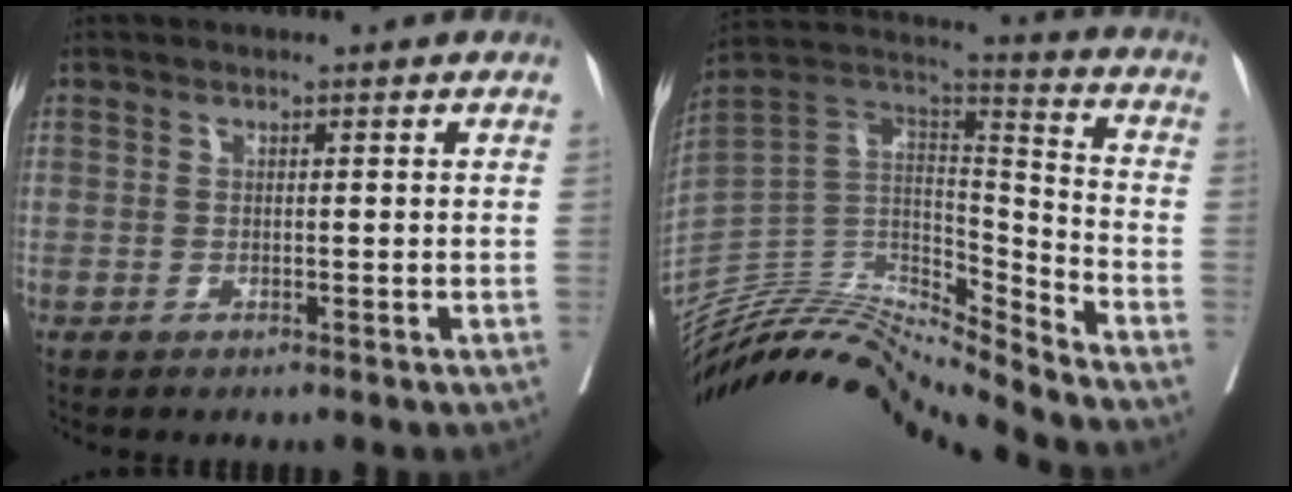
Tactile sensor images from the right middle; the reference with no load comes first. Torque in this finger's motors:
{"motor_torque": [-0.17, -1.09, -0.16, 0.00]}